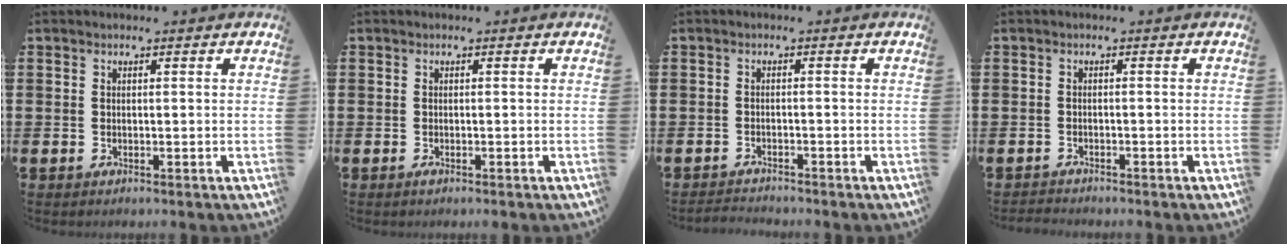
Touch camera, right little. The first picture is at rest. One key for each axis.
{"total": 0.6, "fx": -0.3, "fy": 0.2, "fz": 0.6, "tx": -0.004, "ty": -0.003, "tz": -0.007}
{"total": 1.3, "fx": -1.3, "fy": 0.0, "fz": 0.0, "tx": -0.005, "ty": 0.002, "tz": -0.028}
{"total": 1.0, "fx": -1.0, "fy": 0.0, "fz": -0.1, "tx": 0.000, "ty": 0.001, "tz": -0.020}